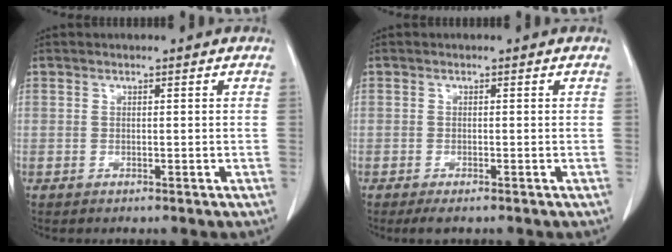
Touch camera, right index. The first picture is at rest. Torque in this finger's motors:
{"motor_torque": [0.22, -0.17, 0.09, 0.03]}